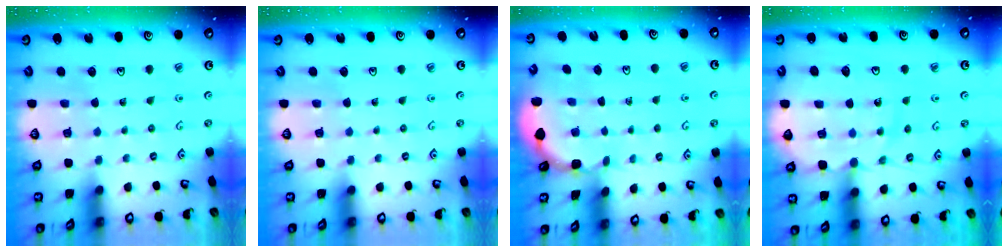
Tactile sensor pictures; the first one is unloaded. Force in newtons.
{"total": 0.0}
{"total": 1.5, "press": 1.5, "slide": 0.1}
{"total": 12.3, "press": 12.1, "slide": 1.7}